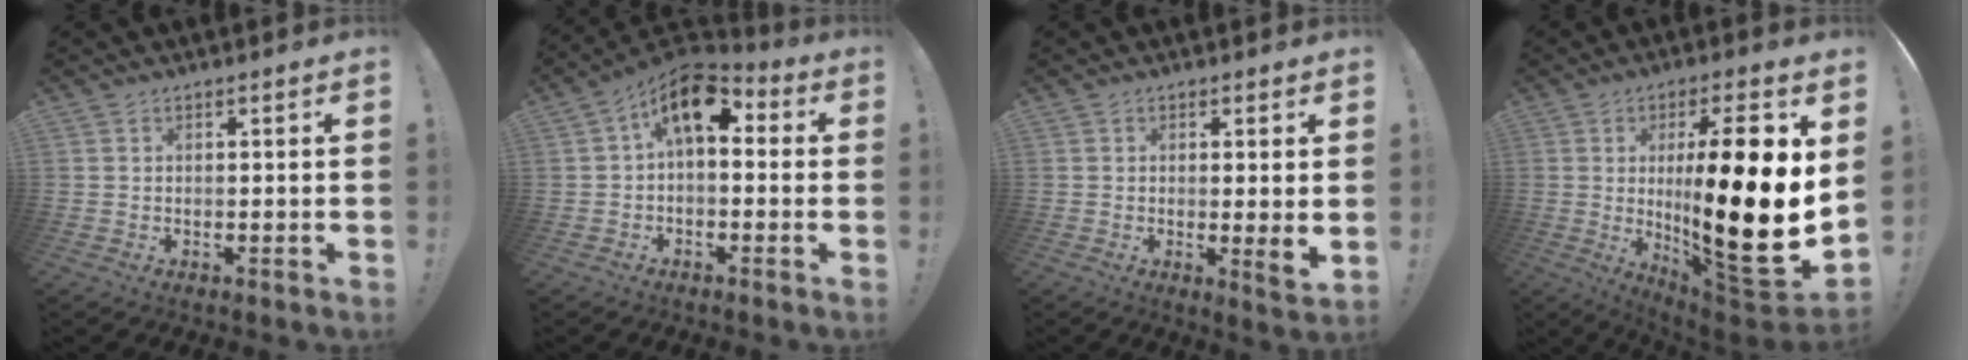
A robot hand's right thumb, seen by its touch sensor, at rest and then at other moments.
{"total": 11.3, "force": [3.9, 5.9, 8.8], "torque": [-0.129, -0.010, 0.073]}
{"total": 4.3, "force": [0.4, -0.4, 4.2], "torque": [-0.048, -0.021, 0.007]}
{"total": 24.8, "force": [1.2, 4.4, 24.3], "torque": [-0.392, -0.029, 0.018]}